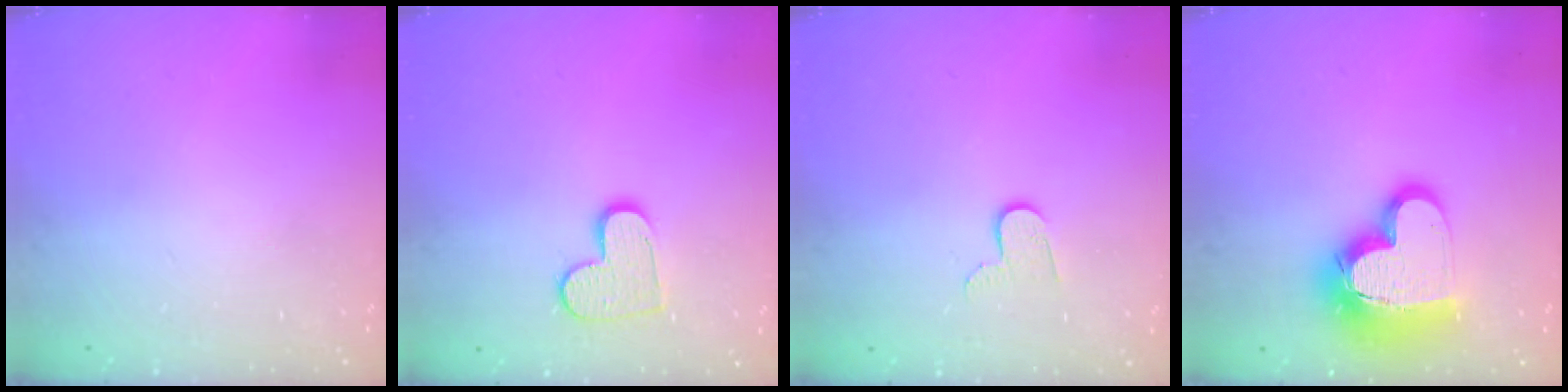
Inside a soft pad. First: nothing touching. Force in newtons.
{"total": 10.4, "press": 10.4, "slide": 0.6}
{"total": 6.0, "press": 6.0, "slide": 0.4}
{"total": 19.4, "press": 19.3, "slide": 1.7}